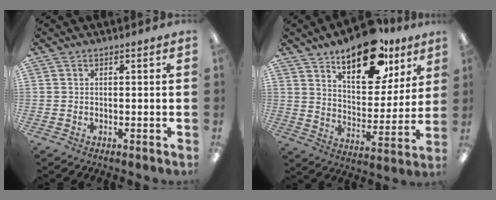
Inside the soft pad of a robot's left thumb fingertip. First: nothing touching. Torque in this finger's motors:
{"motor_torque": [0.42, 0.59, 1.24, -1.53, 0.11]}